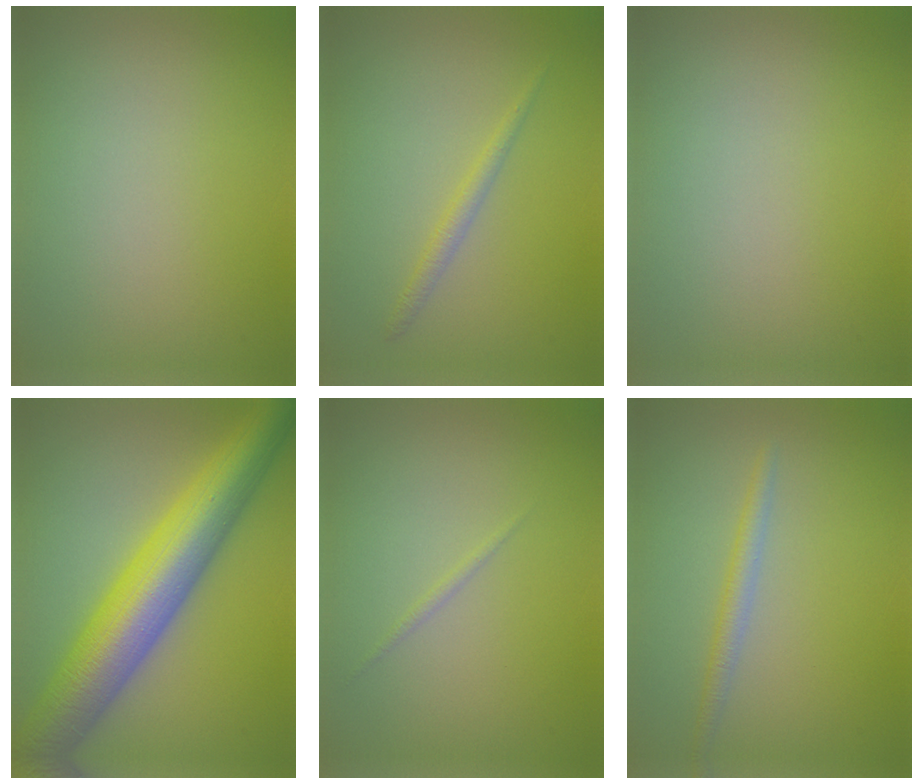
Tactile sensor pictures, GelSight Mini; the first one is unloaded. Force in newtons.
{"total": 1.4, "press": 1.4, "slide": 0.0}
{"total": 0.0}
{"total": 11.6, "press": 11.6, "slide": 0.4}
{"total": 0.5, "press": 0.5, "slide": 0.0}
{"total": 1.8, "press": 1.7, "slide": 0.1}